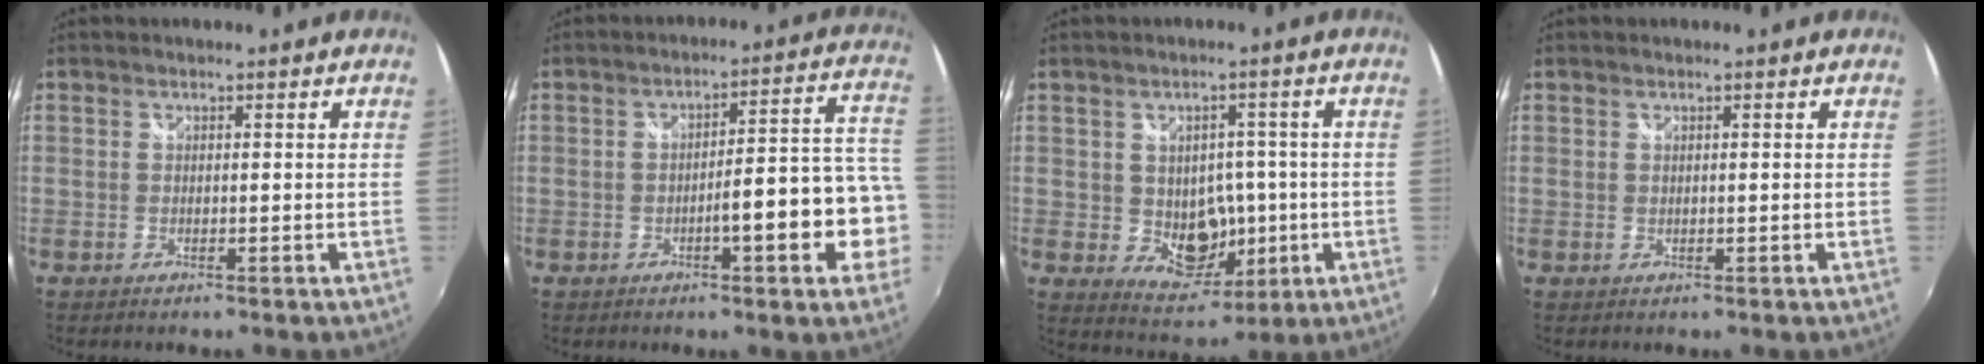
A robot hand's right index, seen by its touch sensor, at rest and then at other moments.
{"total": 11.4, "force": [-3.8, 1.6, 10.6], "torque": [-0.132, 0.017, -0.046]}
{"total": 8.6, "force": [-0.7, 7.1, 4.8], "torque": [-0.087, -0.004, 0.006]}
{"total": 0.0}